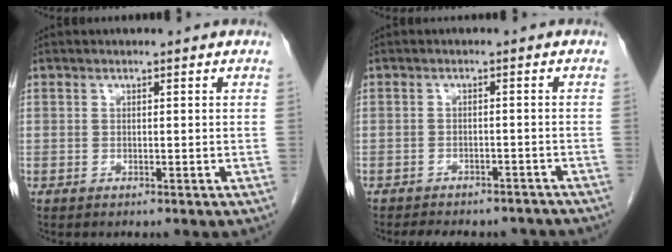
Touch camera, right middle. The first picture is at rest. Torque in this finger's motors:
{"motor_torque": [0.12, -0.11, 0.02, 0.06]}